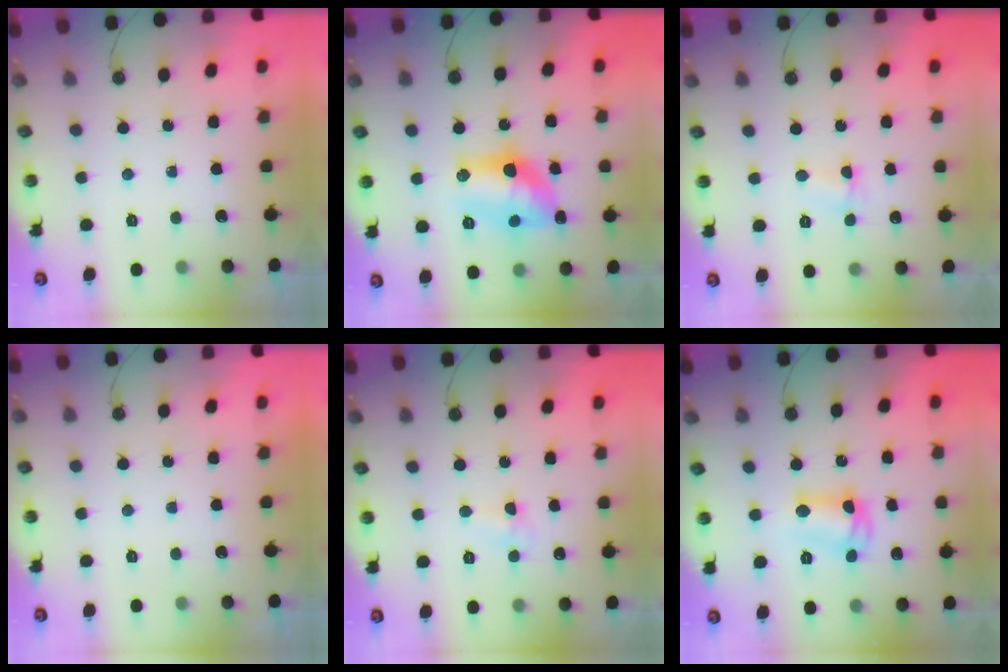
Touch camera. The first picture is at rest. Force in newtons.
{"total": 13.2, "press": 13.2, "slide": 0.5}
{"total": 3.0, "press": 2.9, "slide": 0.5}
{"total": 0.0}
{"total": 4.8, "press": 4.8, "slide": 0.6}
{"total": 9.3, "press": 8.5, "slide": 3.7}